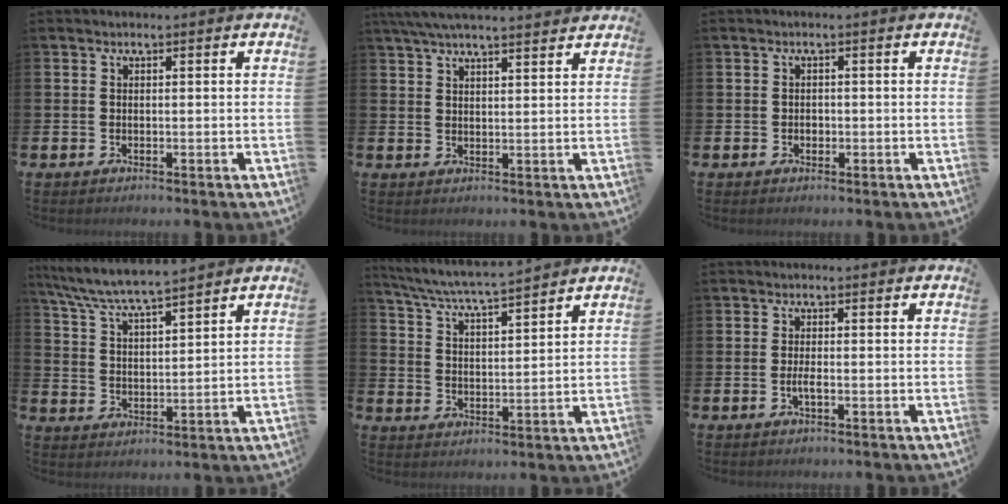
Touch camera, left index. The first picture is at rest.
{"total": 5.3, "force": [4.9, 0.5, 1.9], "torque": [-0.047, -0.013, 0.091]}
{"total": 1.0, "force": [-0.2, 0.8, 0.4], "torque": [-0.010, 0.005, -0.006]}
{"total": 6.6, "force": [6.4, 0.1, 1.8], "torque": [-0.062, -0.035, 0.113]}
{"total": 6.2, "force": [6.0, -0.2, 1.7], "torque": [-0.054, -0.038, 0.104]}
{"total": 1.5, "force": [-0.5, 0.3, 1.3], "torque": [-0.033, 0.003, -0.007]}